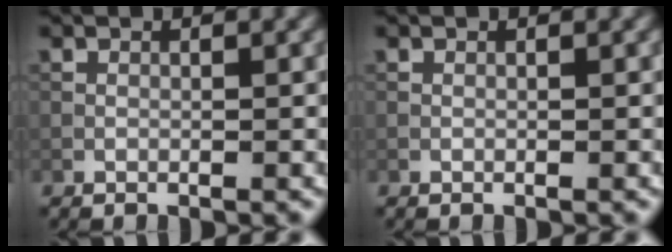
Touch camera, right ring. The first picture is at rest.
{"total": 0.0}